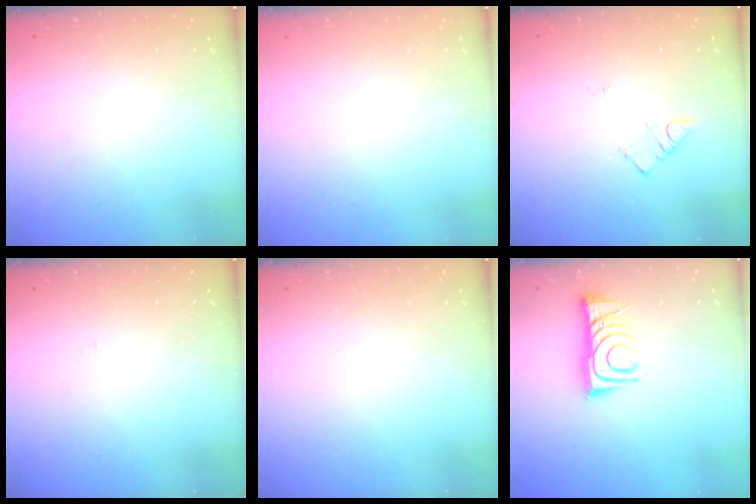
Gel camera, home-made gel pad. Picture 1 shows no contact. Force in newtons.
{"total": 1.5, "press": 1.5, "slide": 0.1}
{"total": 4.3, "press": 4.2, "slide": 0.7}
{"total": 2.7, "press": 2.7, "slide": 0.3}
{"total": 0.0}
{"total": 10.3, "press": 10.3, "slide": 0.6}